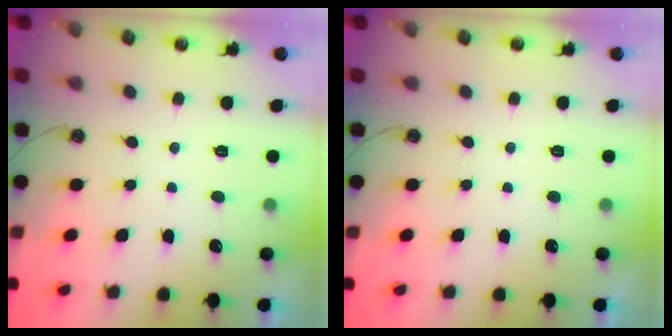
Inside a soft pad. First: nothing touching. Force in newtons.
{"total": 0.0}